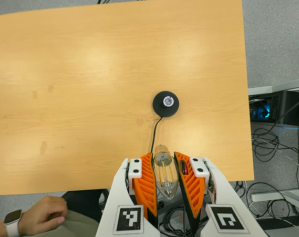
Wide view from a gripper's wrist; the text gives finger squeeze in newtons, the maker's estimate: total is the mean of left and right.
{"total": 21.9, "left": 23.3, "right": 20.4}